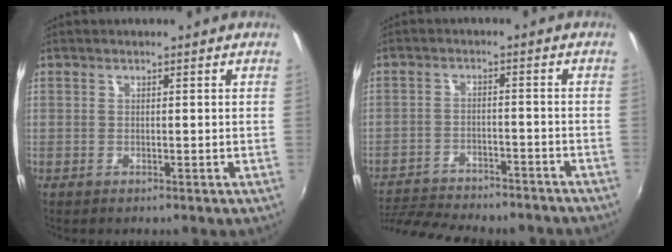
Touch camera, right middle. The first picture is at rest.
{"total": 16.5, "force": [-14.6, 4.0, 6.6], "torque": [-0.144, -0.016, -0.211]}